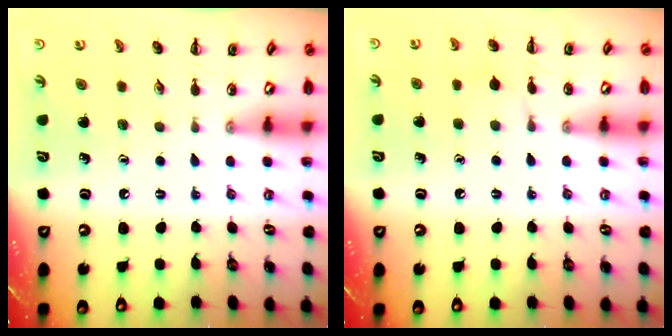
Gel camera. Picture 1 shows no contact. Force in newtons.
{"total": 5.5, "press": 5.1, "slide": 2.0}